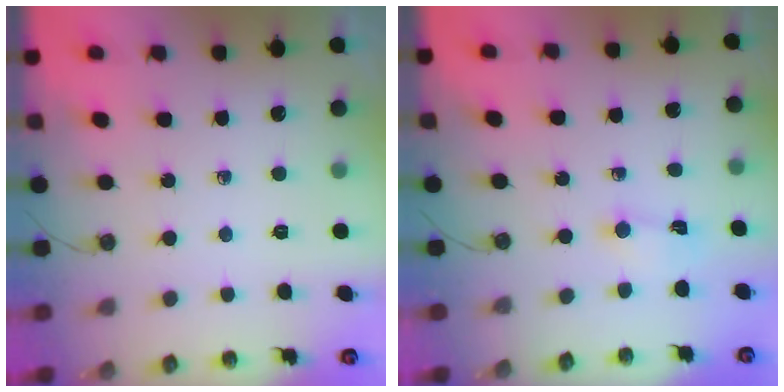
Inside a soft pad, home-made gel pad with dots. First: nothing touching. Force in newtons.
{"total": 0.8, "press": 0.8, "slide": 0.2}